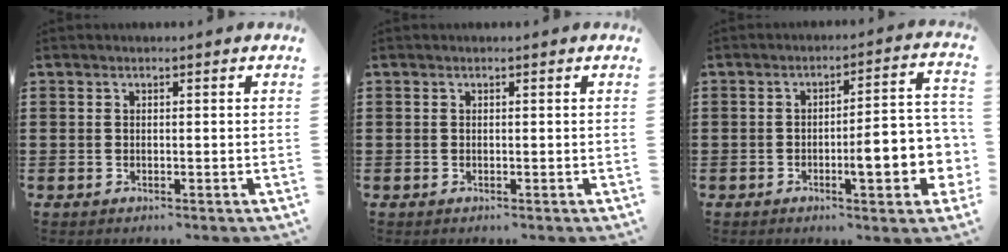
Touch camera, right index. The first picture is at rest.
{"total": 0.0}
{"total": 9.0, "force": [-2.4, 2.4, 8.3], "torque": [-0.111, -0.015, -0.041]}